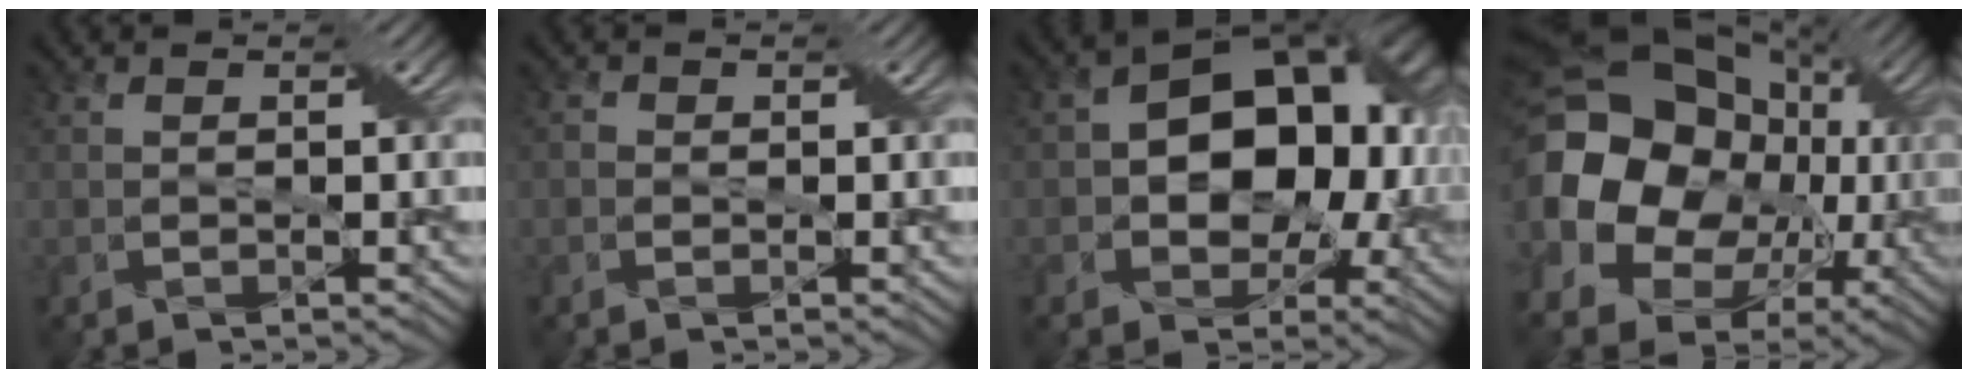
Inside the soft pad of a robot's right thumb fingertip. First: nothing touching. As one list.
[{"total": 0.9, "force": [-0.2, 0.8, 0.1], "torque": [-0.001, -0.003, -0.006]}, {"total": 16.6, "force": [0.8, 11.7, 11.8], "torque": [-0.139, 0.001, 0.014]}, {"total": 20.3, "force": [0.0, 15.6, 13.0], "torque": [-0.275, -0.003, 0.013]}]